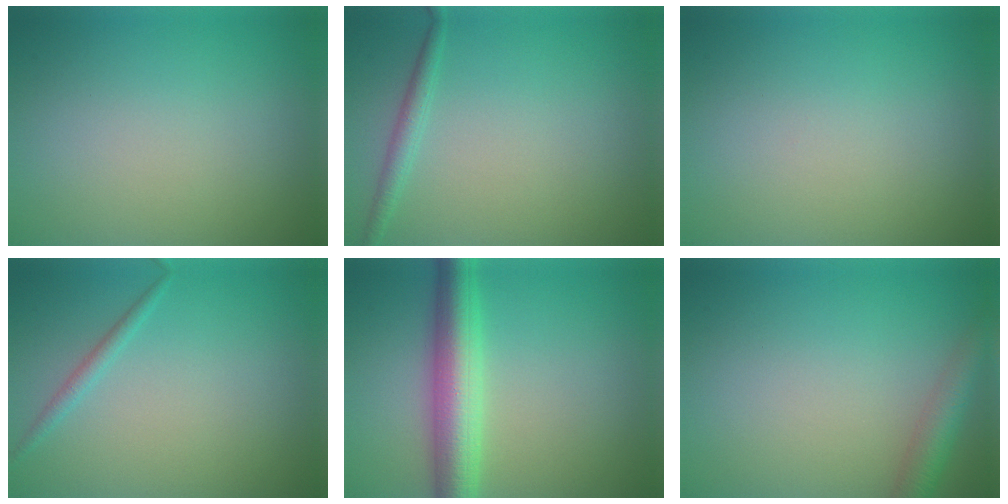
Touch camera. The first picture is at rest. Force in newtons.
{"total": 1.5, "press": 1.5, "slide": 0.1}
{"total": 0.0}
{"total": 1.1, "press": 1.1, "slide": 0.0}
{"total": 6.1, "press": 6.1, "slide": 0.1}
{"total": 3.0, "press": 3.0, "slide": 0.1}